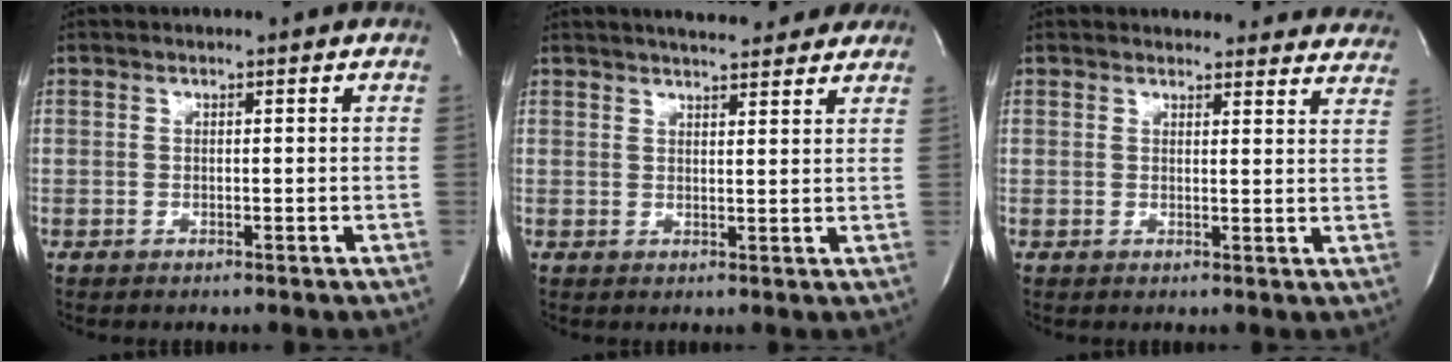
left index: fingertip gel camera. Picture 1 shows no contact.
{"total": 10.4, "force": [9.2, 2.2, 4.1], "torque": [-0.052, 0.014, 0.109]}
{"total": 18.0, "force": [17.2, 4.2, 3.4], "torque": [-0.022, -0.037, 0.177]}